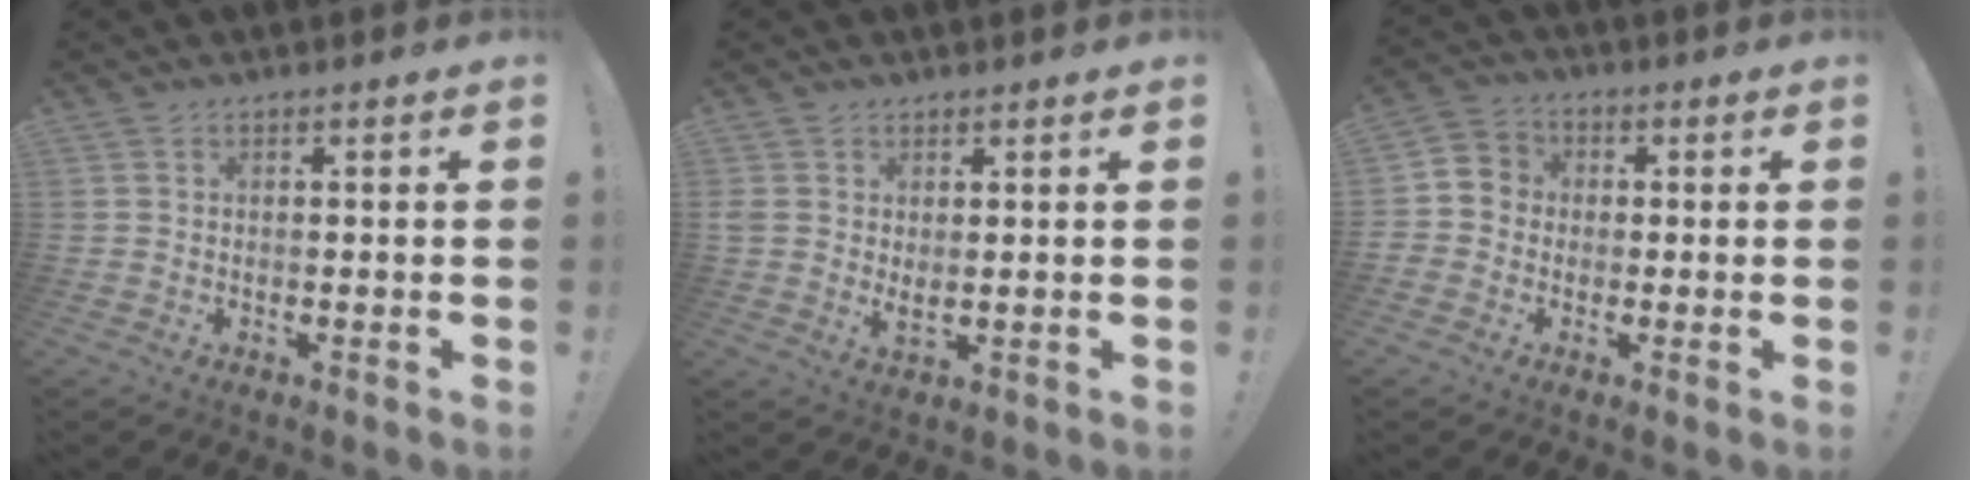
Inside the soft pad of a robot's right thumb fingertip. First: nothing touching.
{"total": 3.4, "force": [1.9, 1.5, 2.4], "torque": [-0.027, -0.016, 0.035]}
{"total": 5.2, "force": [-1.7, 4.8, 1.3], "torque": [-0.031, 0.025, -0.029]}